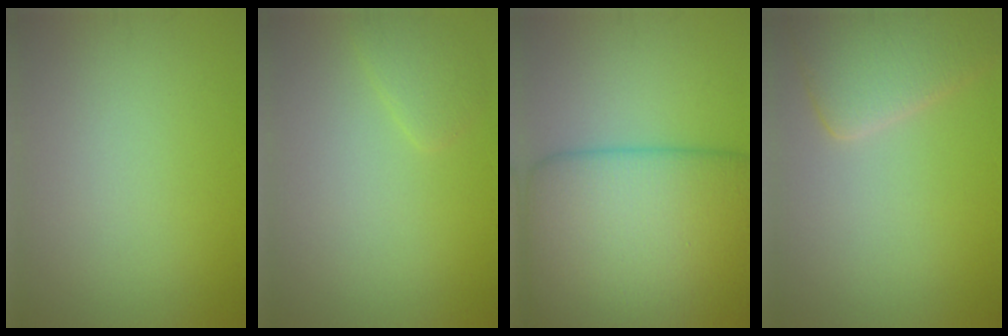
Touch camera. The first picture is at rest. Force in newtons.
{"total": 1.5, "press": 1.5, "slide": 0.2}
{"total": 14.5, "press": 14.5, "slide": 0.4}
{"total": 5.3, "press": 5.3, "slide": 0.4}